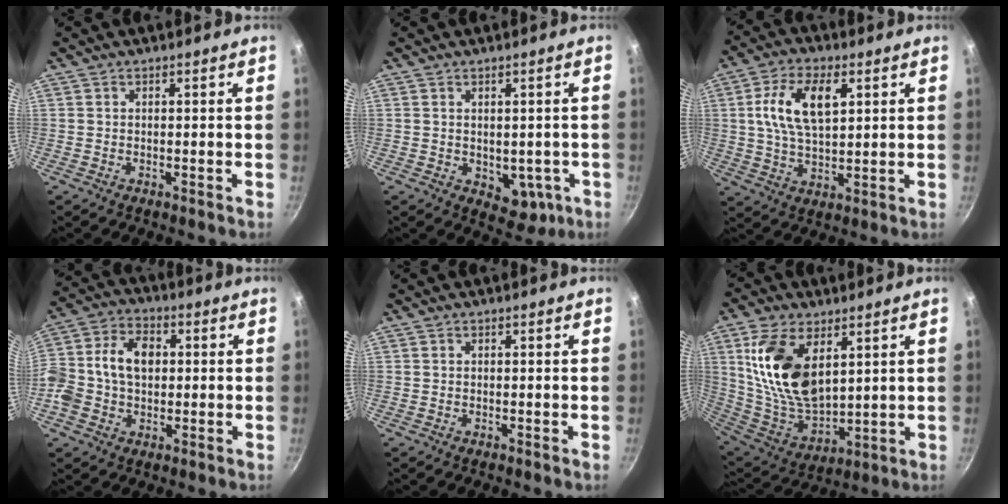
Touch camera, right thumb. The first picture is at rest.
{"total": 6.7, "force": [-1.3, 4.5, 4.8], "torque": [-0.031, -0.002, -0.005]}
{"total": 12.1, "force": [3.3, 6.4, 9.7], "torque": [-0.170, 0.000, 0.057]}
{"total": 13.0, "force": [0.3, 9.5, 8.9], "torque": [-0.149, 0.028, -0.013]}
{"total": 0.0}
{"total": 18.3, "force": [6.1, 10.3, 13.8], "torque": [-0.248, -0.038, 0.132]}